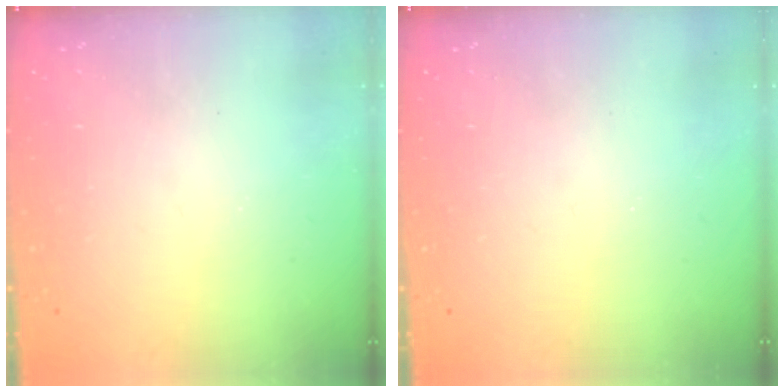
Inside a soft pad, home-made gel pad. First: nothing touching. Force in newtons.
{"total": 0.0}